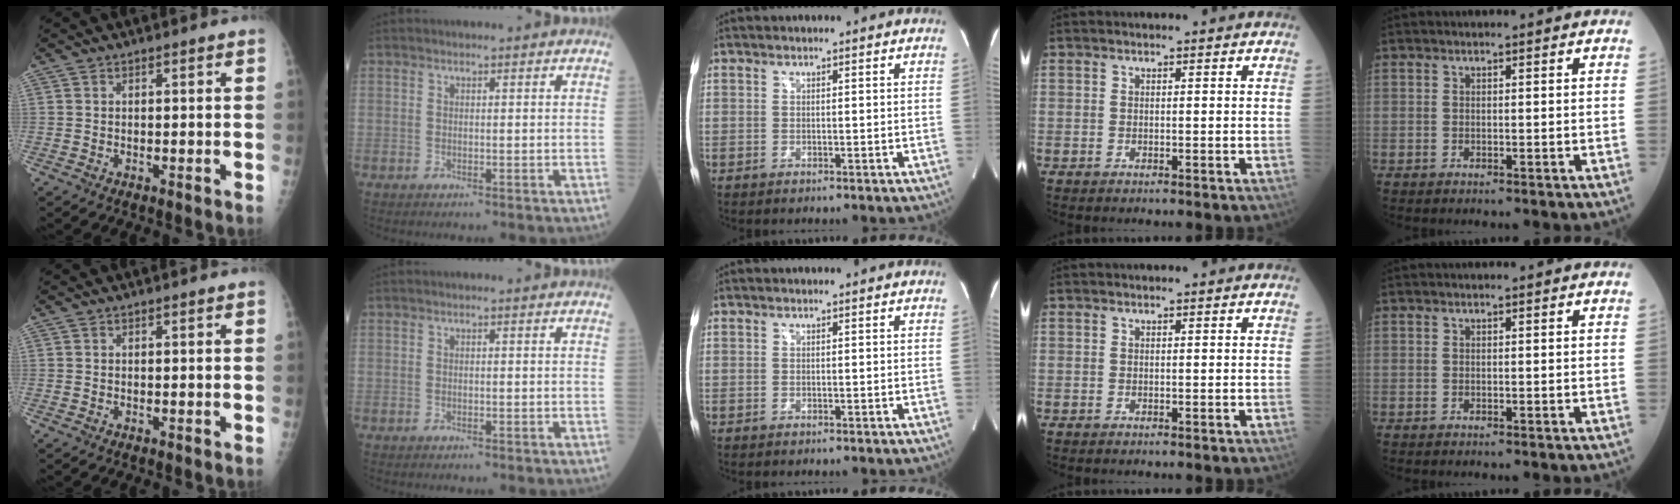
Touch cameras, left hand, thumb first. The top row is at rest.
{}